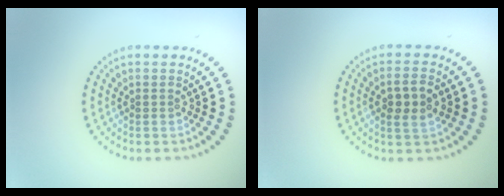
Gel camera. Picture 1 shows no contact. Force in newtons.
{"total": 2.7, "press": 2.6, "slide": 0.5}